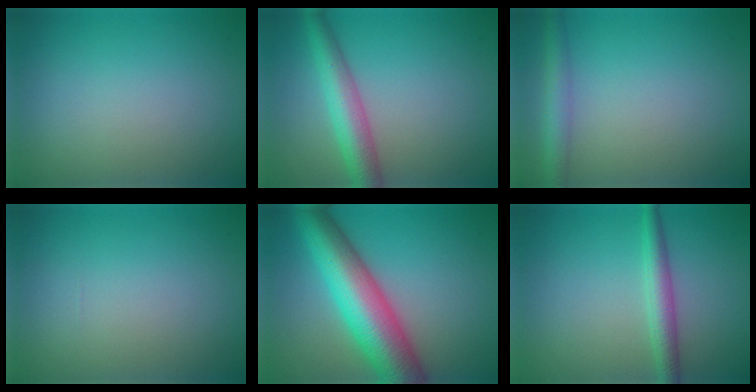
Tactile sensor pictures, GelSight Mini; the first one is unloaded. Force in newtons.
{"total": 4.4, "press": 4.4, "slide": 0.1}
{"total": 3.0, "press": 3.0, "slide": 0.1}
{"total": 0.0}
{"total": 10.2, "press": 10.2, "slide": 0.2}
{"total": 2.6, "press": 2.6, "slide": 0.0}